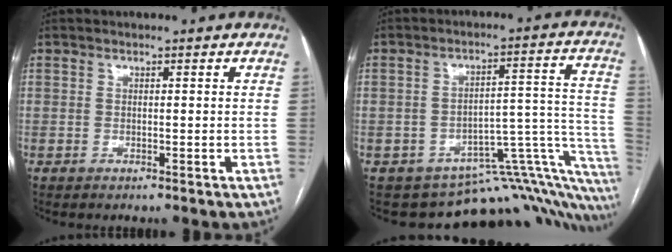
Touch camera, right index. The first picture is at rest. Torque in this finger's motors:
{"motor_torque": [-0.18, -0.18, -0.01, -0.02]}